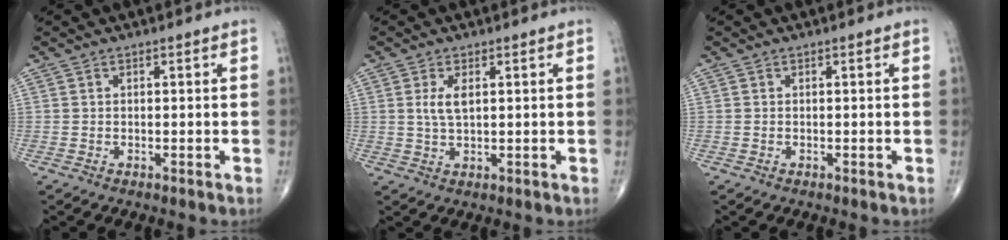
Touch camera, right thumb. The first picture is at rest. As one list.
[{"total": 3.6, "force": [0.9, 1.5, 3.1], "torque": [-0.066, -0.003, 0.021]}, {"total": 0.0}]